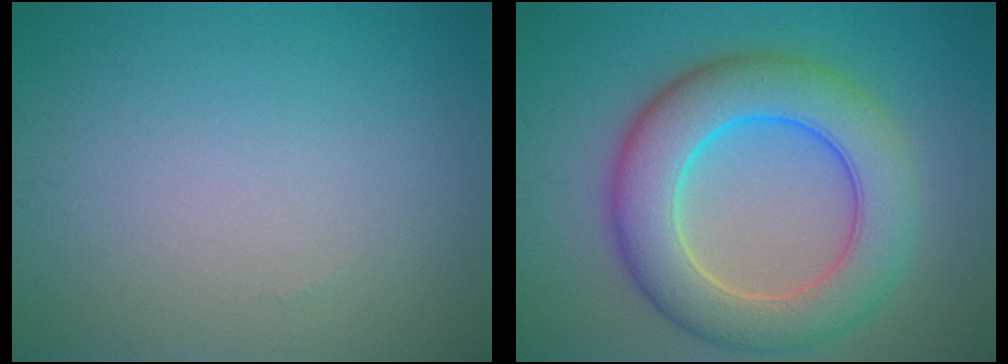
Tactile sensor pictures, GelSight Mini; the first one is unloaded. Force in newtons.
{"total": 9.2, "press": 9.2, "slide": 0.1}